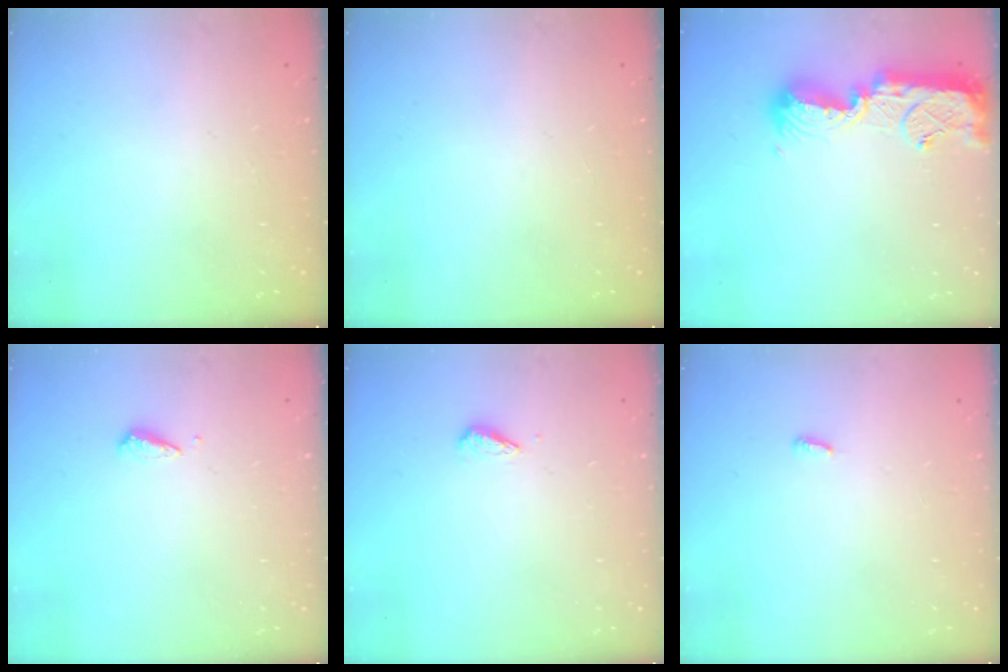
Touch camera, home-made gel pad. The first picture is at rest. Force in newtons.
{"total": 0.0}
{"total": 13.1, "press": 13.1, "slide": 0.8}
{"total": 3.1, "press": 3.1, "slide": 0.3}
{"total": 3.0, "press": 2.9, "slide": 0.6}
{"total": 2.9, "press": 2.9, "slide": 0.2}